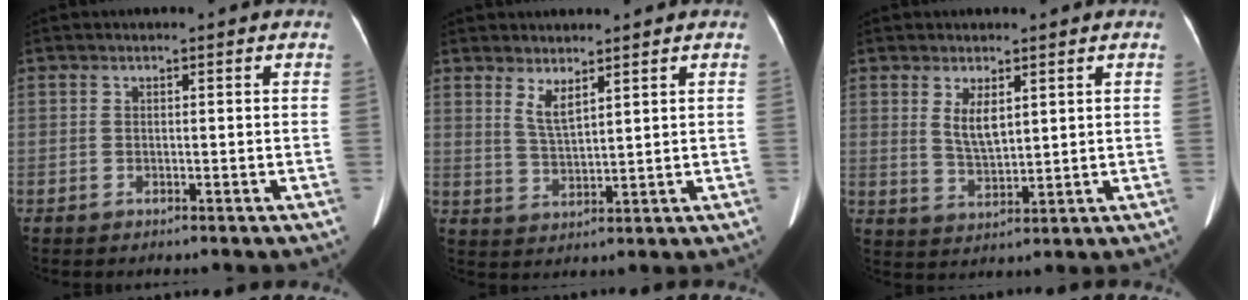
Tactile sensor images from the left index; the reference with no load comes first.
{"total": 3.3, "force": [2.4, 0.5, 2.3], "torque": [-0.050, -0.011, 0.054]}
{"total": 4.1, "force": [1.8, 1.5, 3.3], "torque": [-0.066, -0.006, 0.043]}